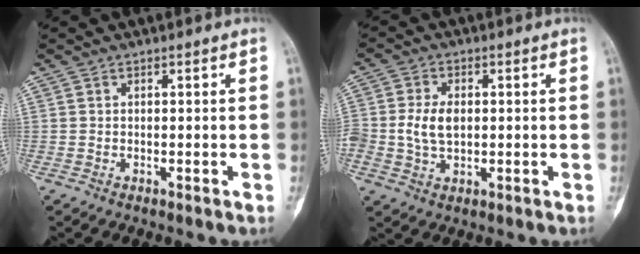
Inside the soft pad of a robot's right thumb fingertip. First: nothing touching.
{"total": 6.1, "force": [0.1, 4.0, 4.6], "torque": [-0.090, 0.005, 0.005]}